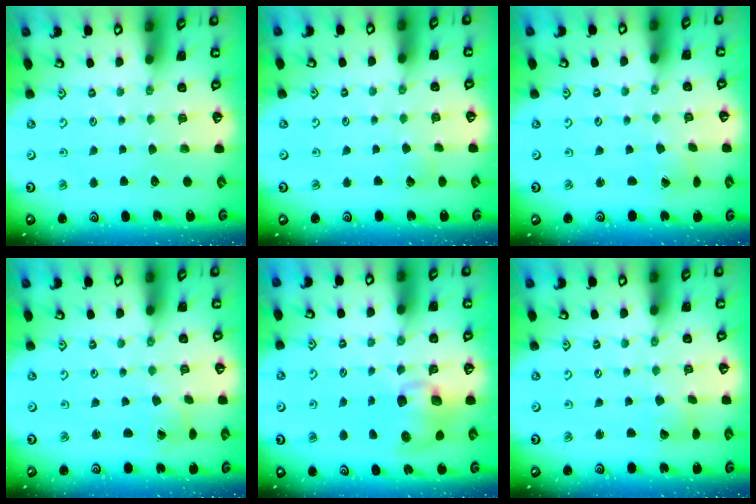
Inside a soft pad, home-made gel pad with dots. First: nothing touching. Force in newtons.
{"total": 2.9, "press": 2.9, "slide": 0.3}
{"total": 1.4, "press": 1.4, "slide": 0.1}
{"total": 1.2, "press": 1.2, "slide": 0.1}
{"total": 9.0, "press": 8.9, "slide": 1.3}
{"total": 2.6, "press": 2.6, "slide": 0.3}